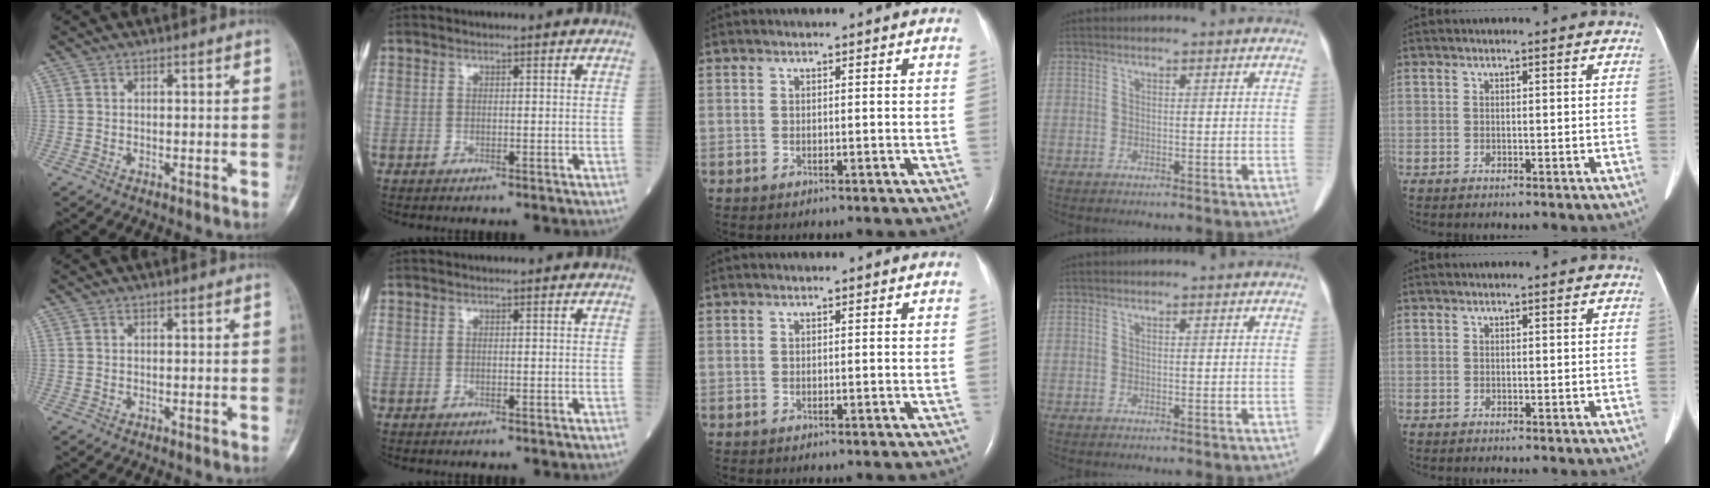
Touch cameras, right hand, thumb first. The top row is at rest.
{}